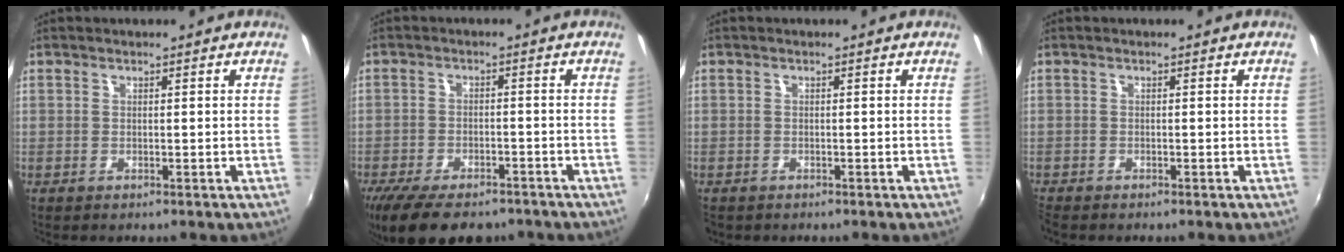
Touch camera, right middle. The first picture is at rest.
{"total": 13.3, "force": [-9.9, 5.7, 6.8], "torque": [-0.152, -0.027, -0.161]}
{"total": 0.9, "force": [-0.7, 0.5, 0.1], "torque": [-0.006, -0.002, -0.012]}
{"total": 1.4, "force": [-1.4, 0.3, 0.2], "torque": [-0.008, -0.009, -0.030]}